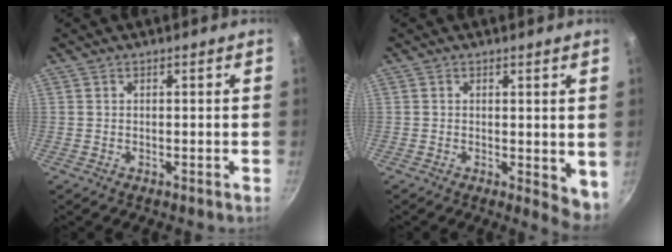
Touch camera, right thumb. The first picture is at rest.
{"total": 4.8, "force": [0.4, 2.4, 4.1], "torque": [-0.049, -0.008, 0.007]}